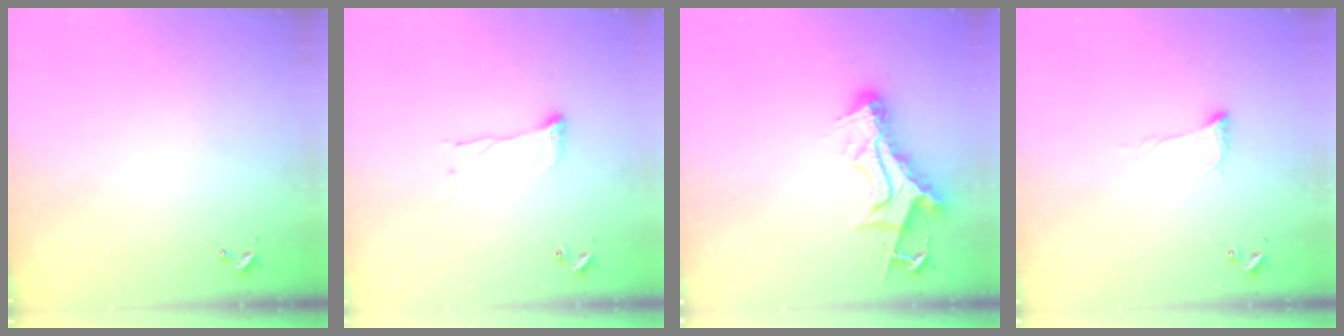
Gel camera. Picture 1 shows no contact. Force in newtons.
{"total": 6.6, "press": 6.6, "slide": 0.4}
{"total": 13.9, "press": 13.8, "slide": 1.2}
{"total": 5.6, "press": 5.5, "slide": 0.8}